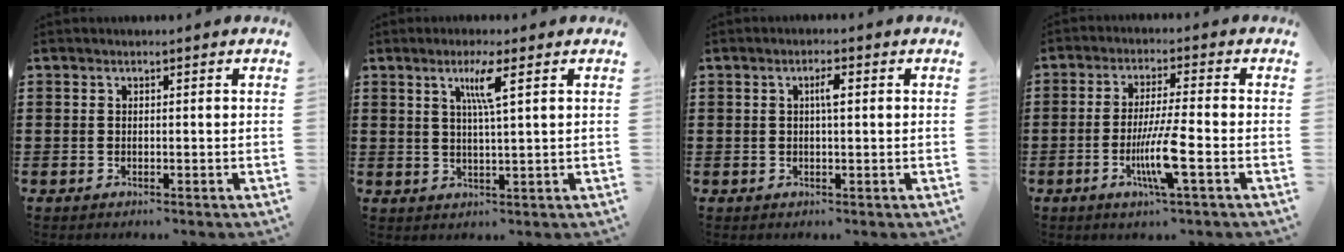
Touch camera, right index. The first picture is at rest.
{"total": 4.7, "force": [2.1, -0.1, 4.3], "torque": [-0.089, -0.001, 0.030]}
{"total": 2.2, "force": [0.4, 0.5, 2.1], "torque": [-0.042, 0.004, 0.004]}
{"total": 8.0, "force": [-2.6, 0.3, 7.5], "torque": [-0.151, -0.021, -0.051]}